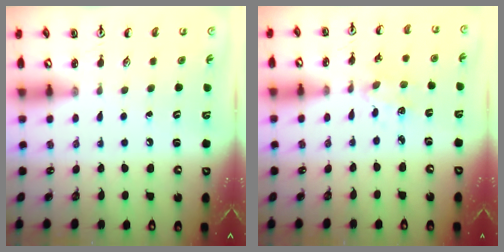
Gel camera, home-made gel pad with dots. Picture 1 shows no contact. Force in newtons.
{"total": 2.5, "press": 2.5, "slide": 0.2}